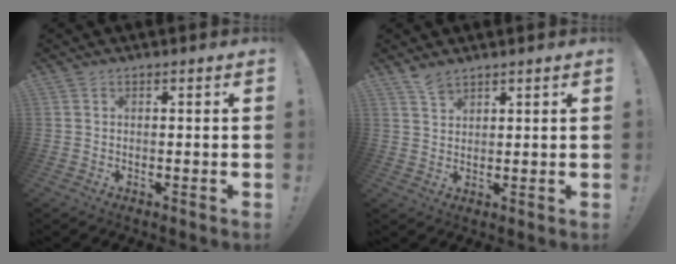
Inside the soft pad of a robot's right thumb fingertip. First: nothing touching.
{"total": 3.7, "force": [3.2, 1.1, 1.5], "torque": [-0.017, -0.023, 0.058]}